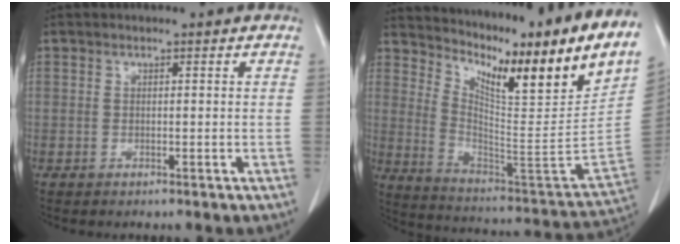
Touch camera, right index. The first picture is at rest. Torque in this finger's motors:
{"motor_torque": [0.90, 1.24, 0.16, 0.04]}